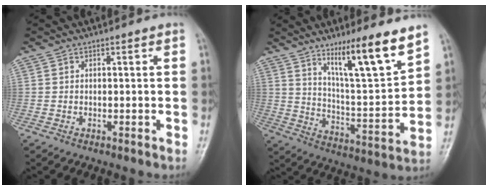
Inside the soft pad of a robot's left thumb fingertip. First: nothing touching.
{"total": 14.6, "force": [10.0, 1.7, 10.5], "torque": [-0.159, -0.068, 0.175]}